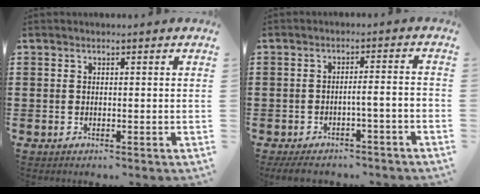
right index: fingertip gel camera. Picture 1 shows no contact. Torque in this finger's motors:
{"motor_torque": [0.08, -0.06, 0.19, 0.06]}